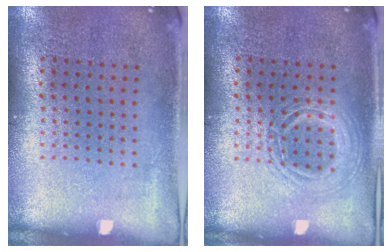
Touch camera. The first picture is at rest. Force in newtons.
{"total": 1.2, "press": 1.2, "slide": 0.1}